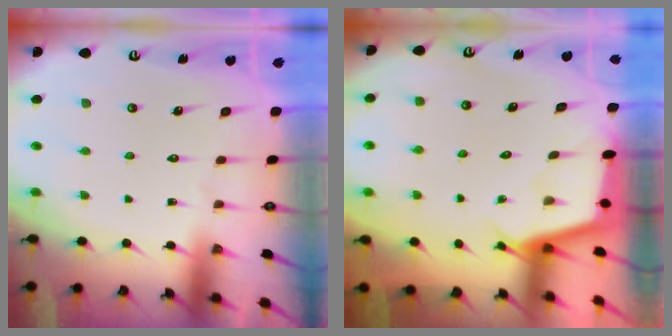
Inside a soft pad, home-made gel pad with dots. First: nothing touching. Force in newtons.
{"total": 2.4, "press": 2.4, "slide": 0.2}